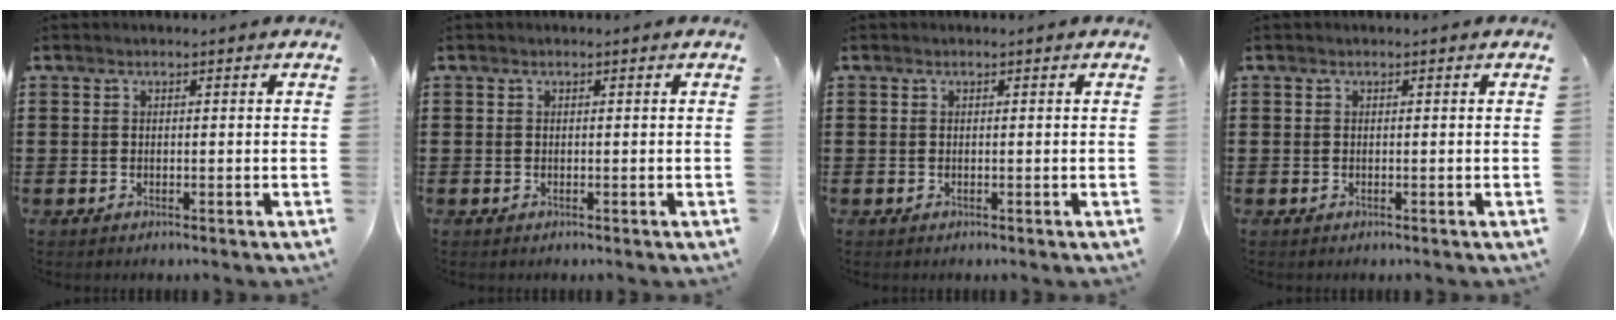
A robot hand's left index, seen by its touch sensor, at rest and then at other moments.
{"total": 0.0}
{"total": 0.0}
{"total": 0.0}